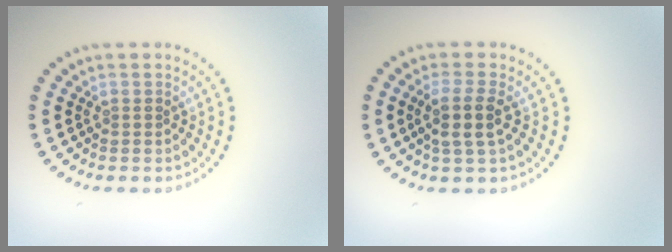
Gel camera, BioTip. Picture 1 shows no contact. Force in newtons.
{"total": 2.8, "press": 2.4, "slide": 1.4}